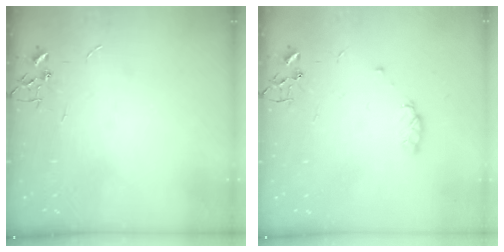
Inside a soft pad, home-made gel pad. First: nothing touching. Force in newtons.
{"total": 5.6, "press": 5.4, "slide": 1.4}